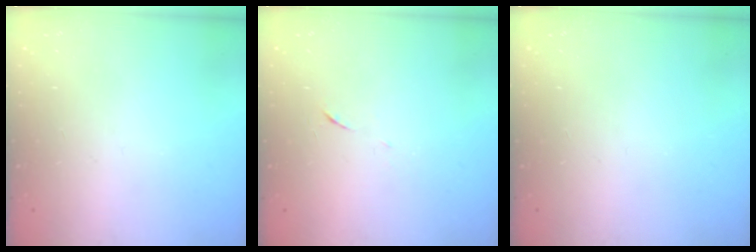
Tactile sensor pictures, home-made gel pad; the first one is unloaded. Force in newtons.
{"total": 6.2, "press": 6.1, "slide": 0.7}
{"total": 0.0}